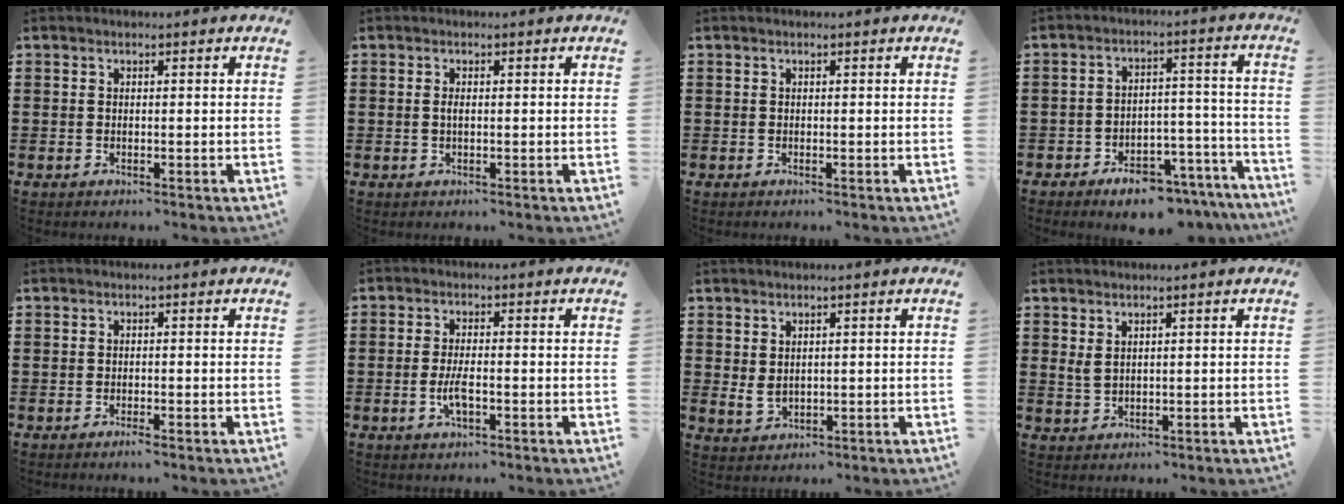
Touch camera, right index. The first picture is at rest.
{"total": 1.1, "force": [0.0, 0.4, 1.0], "torque": [-0.020, 0.002, -0.001]}
{"total": 0.0}
{"total": 6.6, "force": [-5.9, 2.1, 2.3], "torque": [-0.030, 0.028, -0.107]}
{"total": 0.8, "force": [-0.7, 0.0, 0.4], "torque": [-0.010, -0.003, -0.014]}
{"total": 3.4, "force": [-1.0, 0.9, 3.1], "torque": [-0.067, -0.004, -0.022]}
{"total": 2.1, "force": [0.9, 1.3, 1.3], "torque": [-0.037, -0.002, 0.016]}
{"total": 2.0, "force": [1.4, 0.9, 1.1], "torque": [-0.026, 0.003, 0.026]}